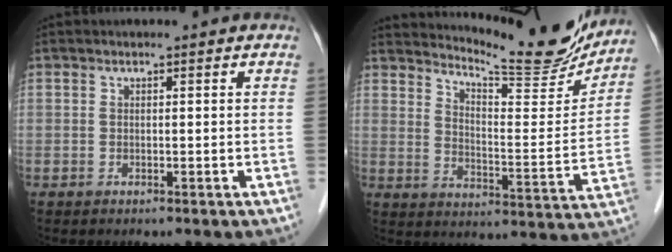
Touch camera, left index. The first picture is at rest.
{"total": 16.2, "force": [15.5, 1.1, 4.7], "torque": [-0.078, -0.056, 0.206]}